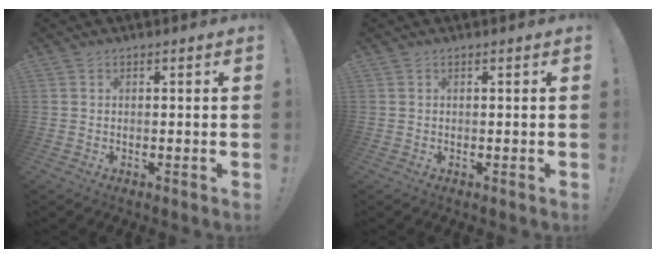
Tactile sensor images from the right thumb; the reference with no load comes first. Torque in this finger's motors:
{"motor_torque": [0.00, 0.00, 0.06, -0.06, 0.00]}